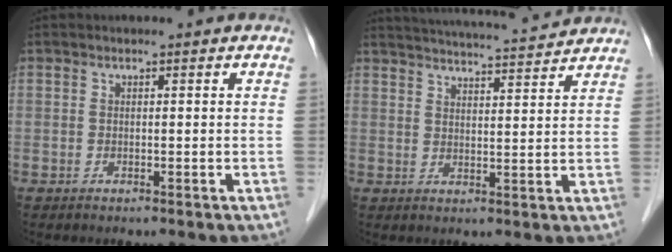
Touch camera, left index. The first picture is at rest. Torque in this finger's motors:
{"motor_torque": [0.90, -1.24, 0.11, 0.02]}